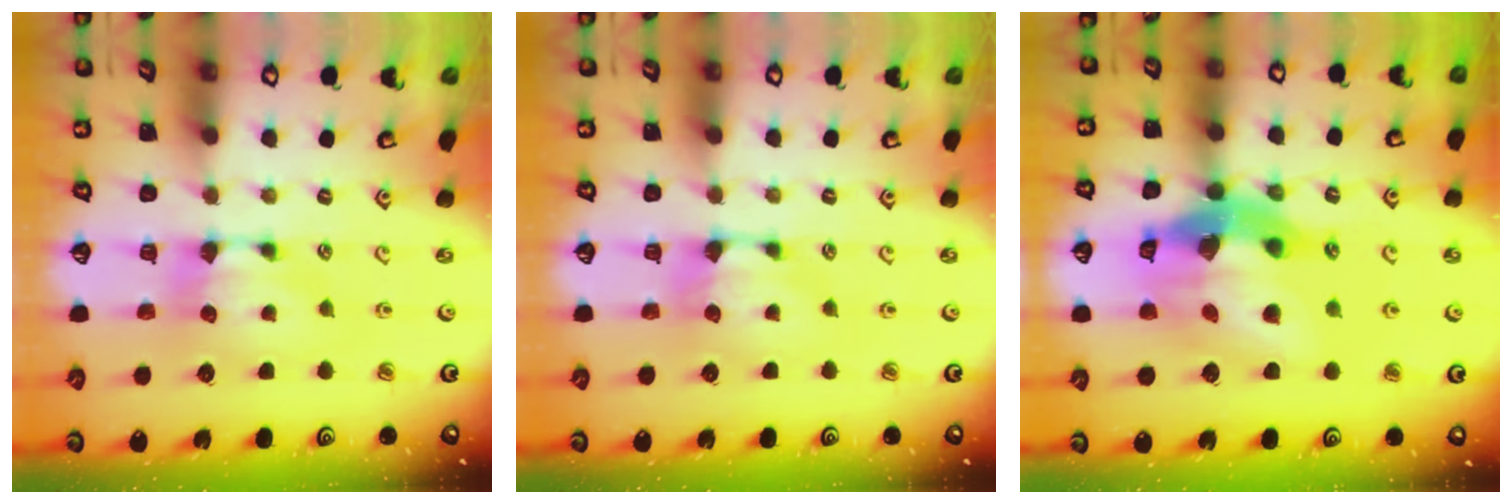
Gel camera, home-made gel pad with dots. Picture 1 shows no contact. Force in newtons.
{"total": 1.1, "press": 0.4, "slide": 1.0}
{"total": 17.1, "press": 16.7, "slide": 3.5}